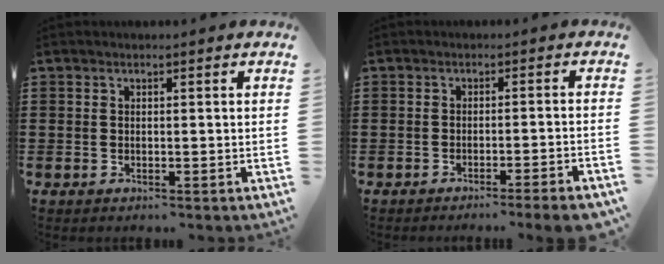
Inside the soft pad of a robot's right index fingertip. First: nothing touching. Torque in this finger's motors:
{"motor_torque": [1.19, -0.48, 0.32, 0.06]}